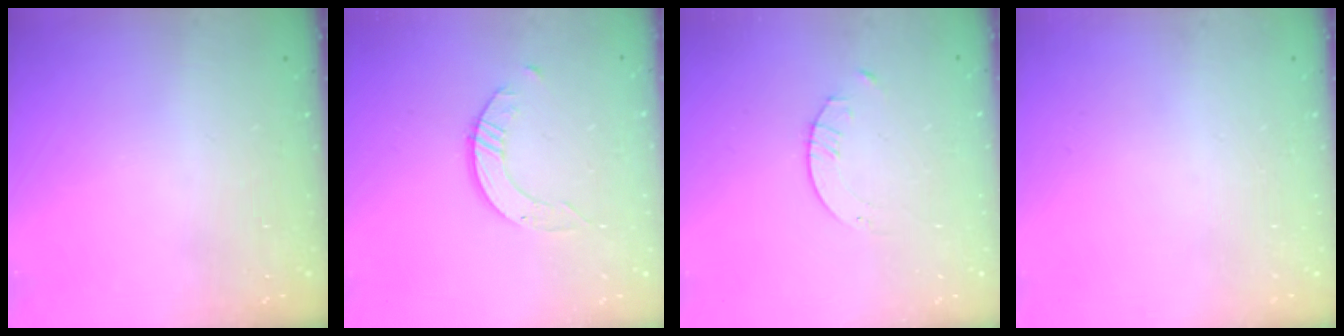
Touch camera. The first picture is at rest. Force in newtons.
{"total": 2.4, "press": 2.4, "slide": 0.3}
{"total": 1.6, "press": 1.6, "slide": 0.2}
{"total": 0.0}